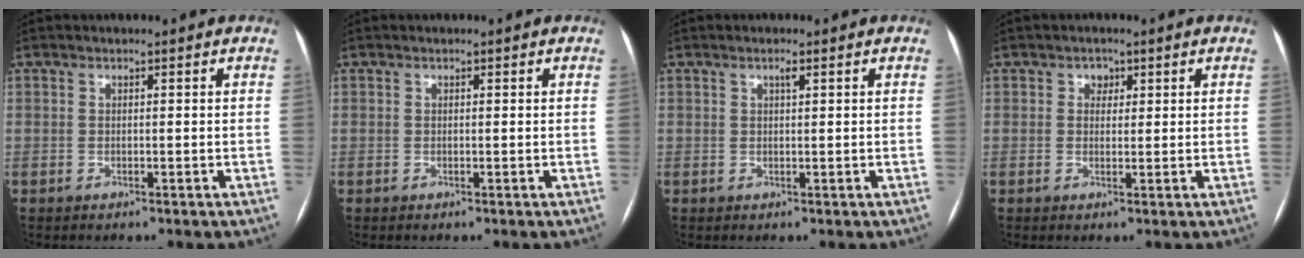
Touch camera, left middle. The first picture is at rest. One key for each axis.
{"total": 0.0}
{"total": 1.1, "fx": 0.6, "fy": 0.2, "fz": 0.9, "tx": -0.018, "ty": 0.003, "tz": 0.010}
{"total": 1.8, "fx": 0.8, "fy": 1.4, "fz": 0.7, "tx": -0.006, "ty": 0.003, "tz": 0.008}